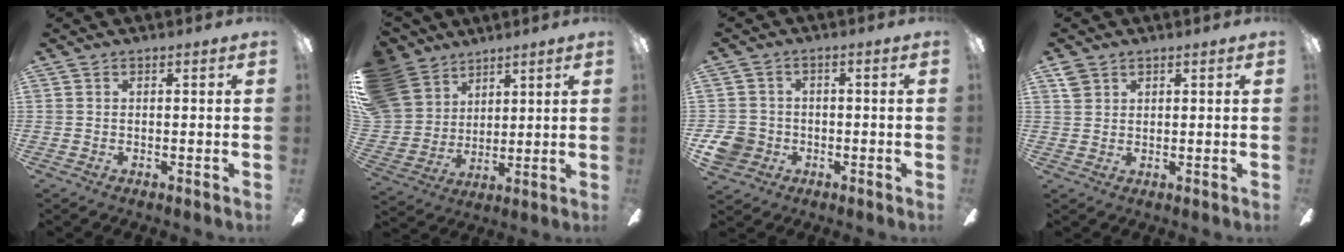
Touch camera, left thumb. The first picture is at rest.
{"total": 12.8, "force": [7.7, 9.8, 3.1], "torque": [-0.099, -0.037, 0.157]}
{"total": 6.7, "force": [-2.0, 6.0, 2.4], "torque": [-0.061, 0.017, -0.038]}
{"total": 2.6, "force": [1.8, 1.7, 0.7], "torque": [-0.009, -0.002, 0.034]}